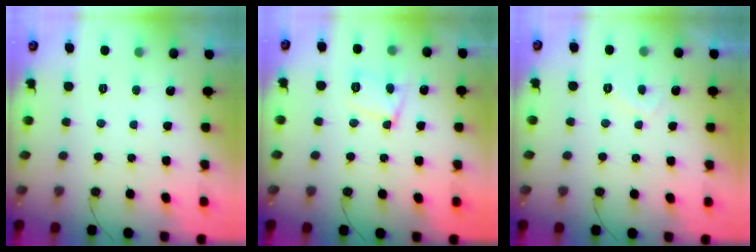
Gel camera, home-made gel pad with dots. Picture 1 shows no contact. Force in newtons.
{"total": 9.9, "press": 9.8, "slide": 0.8}
{"total": 2.3, "press": 2.1, "slide": 0.8}